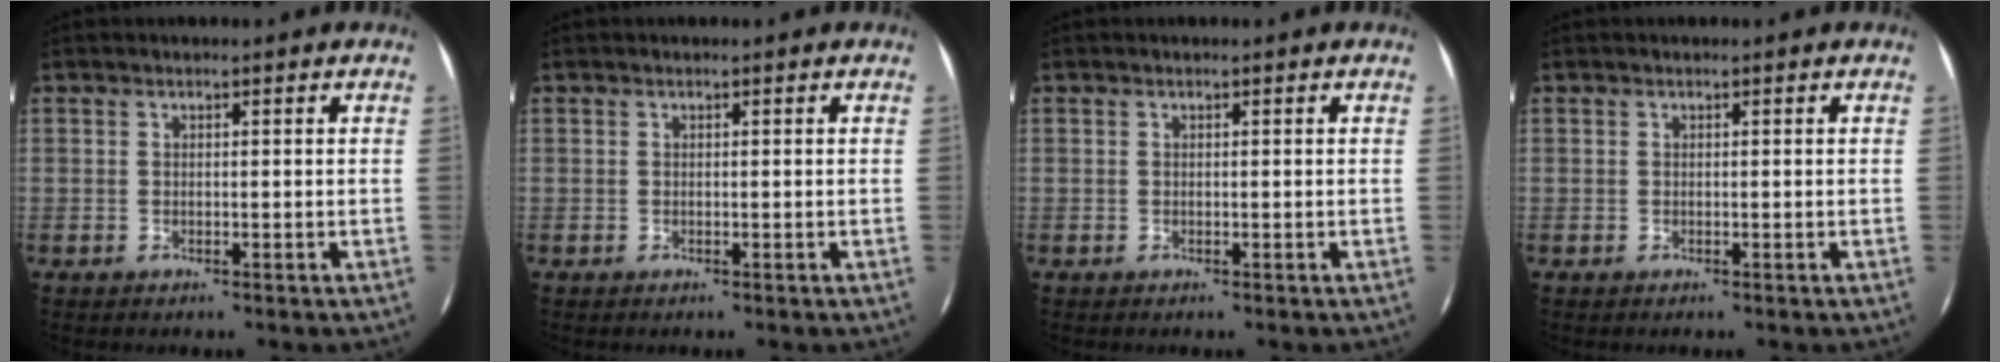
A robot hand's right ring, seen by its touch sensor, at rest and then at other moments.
{"total": 0.0}
{"total": 0.0}
{"total": 0.0}